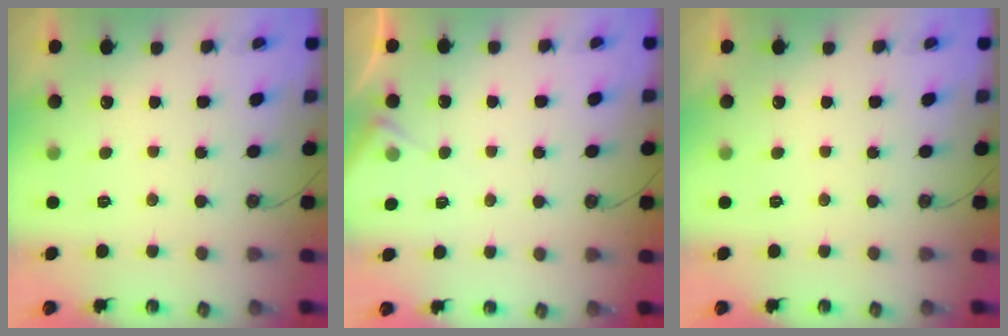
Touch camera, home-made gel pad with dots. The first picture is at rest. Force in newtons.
{"total": 4.3, "press": 4.2, "slide": 0.6}
{"total": 0.0}